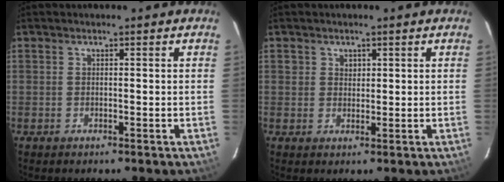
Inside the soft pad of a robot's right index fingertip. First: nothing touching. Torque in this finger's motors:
{"motor_torque": [-0.01, 0.02, 0.03, 0.01]}